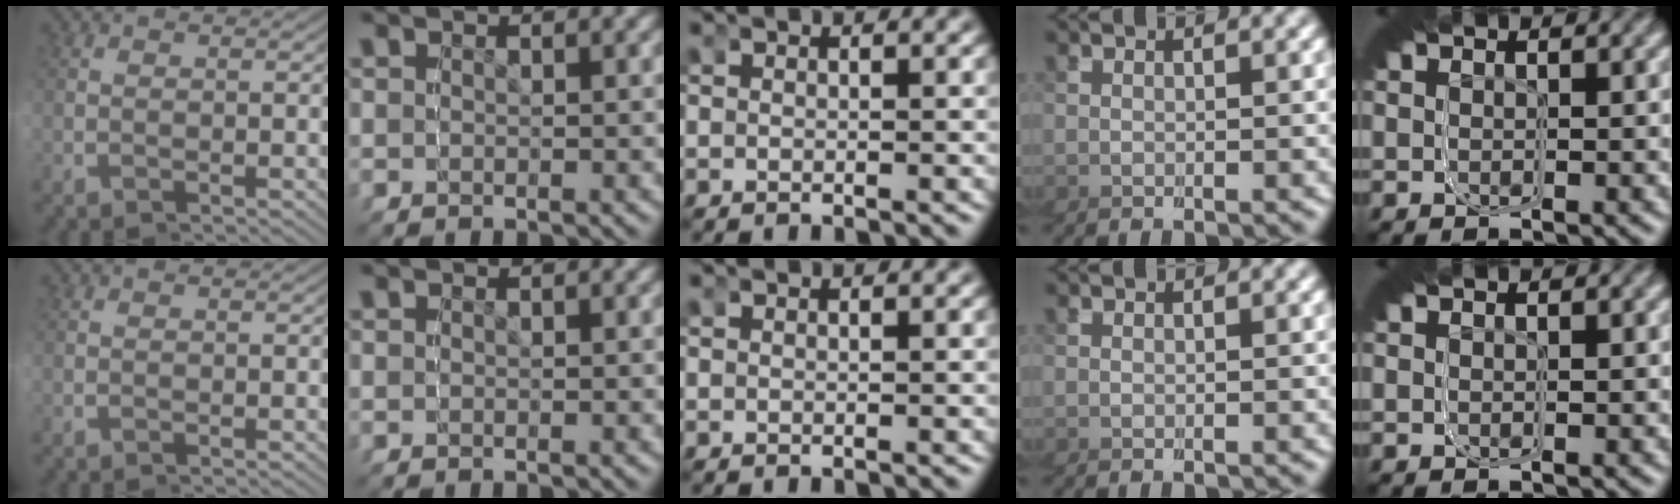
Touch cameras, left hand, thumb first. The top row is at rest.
{}